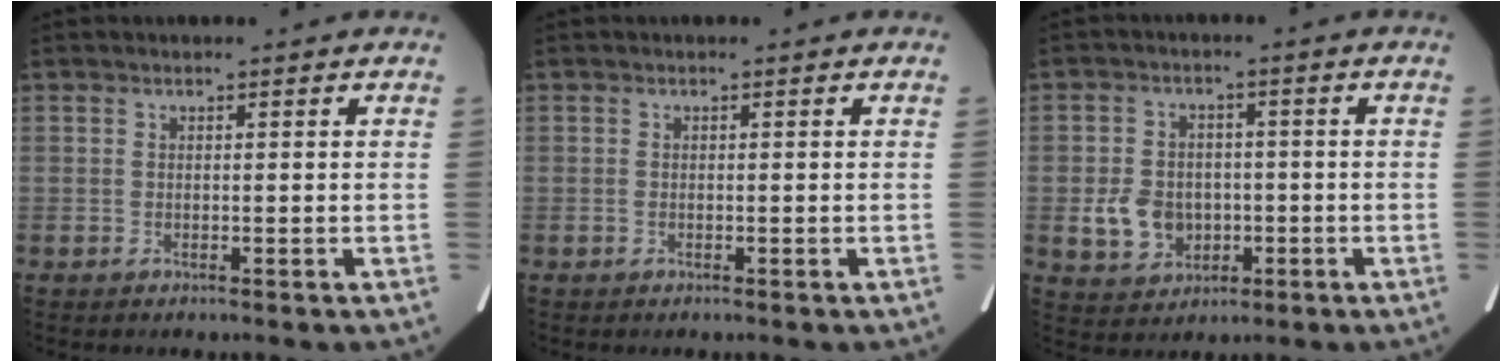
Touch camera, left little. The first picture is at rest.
{"total": 0.0}
{"total": 6.7, "force": [-1.3, 5.7, 3.2], "torque": [-0.063, 0.008, -0.007]}